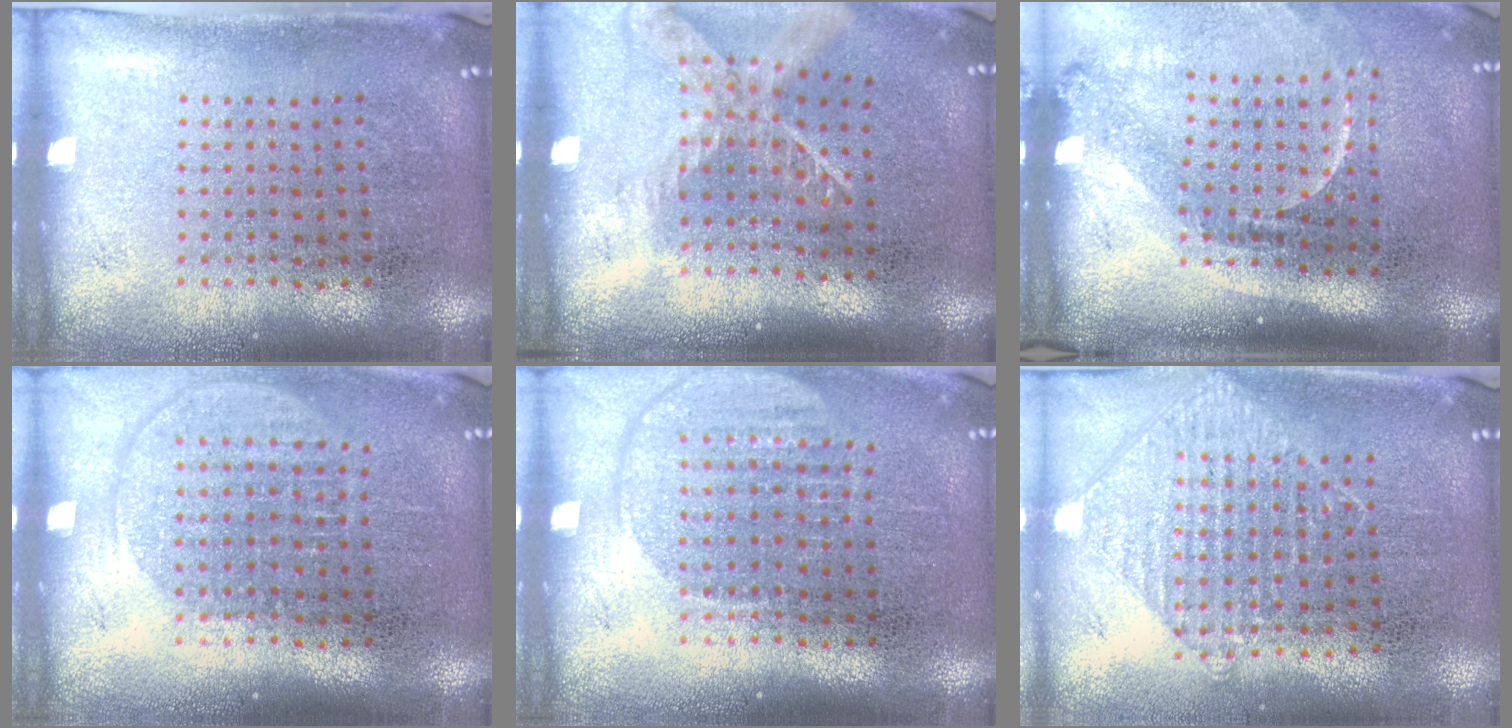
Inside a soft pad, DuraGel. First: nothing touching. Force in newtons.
{"total": 1.8, "press": 1.3, "slide": 1.2}
{"total": 2.2, "press": 1.5, "slide": 1.6}
{"total": 1.4, "press": 1.2, "slide": 0.7}
{"total": 1.7, "press": 1.5, "slide": 0.8}
{"total": 0.9, "press": 0.9, "slide": 0.2}